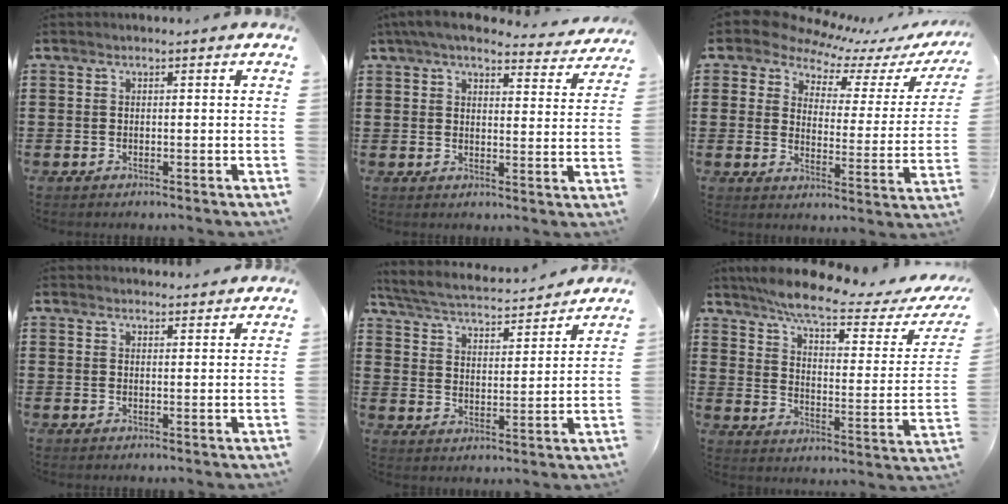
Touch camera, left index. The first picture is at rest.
{"total": 5.5, "force": [4.8, 0.9, 2.4], "torque": [-0.065, -0.018, 0.085]}
{"total": 7.0, "force": [6.5, 2.4, 1.5], "torque": [-0.062, -0.042, 0.112]}
{"total": 2.3, "force": [2.3, 0.1, 0.0], "torque": [-0.007, -0.005, 0.044]}
{"total": 3.7, "force": [3.5, 0.4, 1.1], "torque": [-0.044, -0.026, 0.050]}
{"total": 7.8, "force": [6.3, 0.4, 4.6], "torque": [-0.108, -0.040, 0.104]}